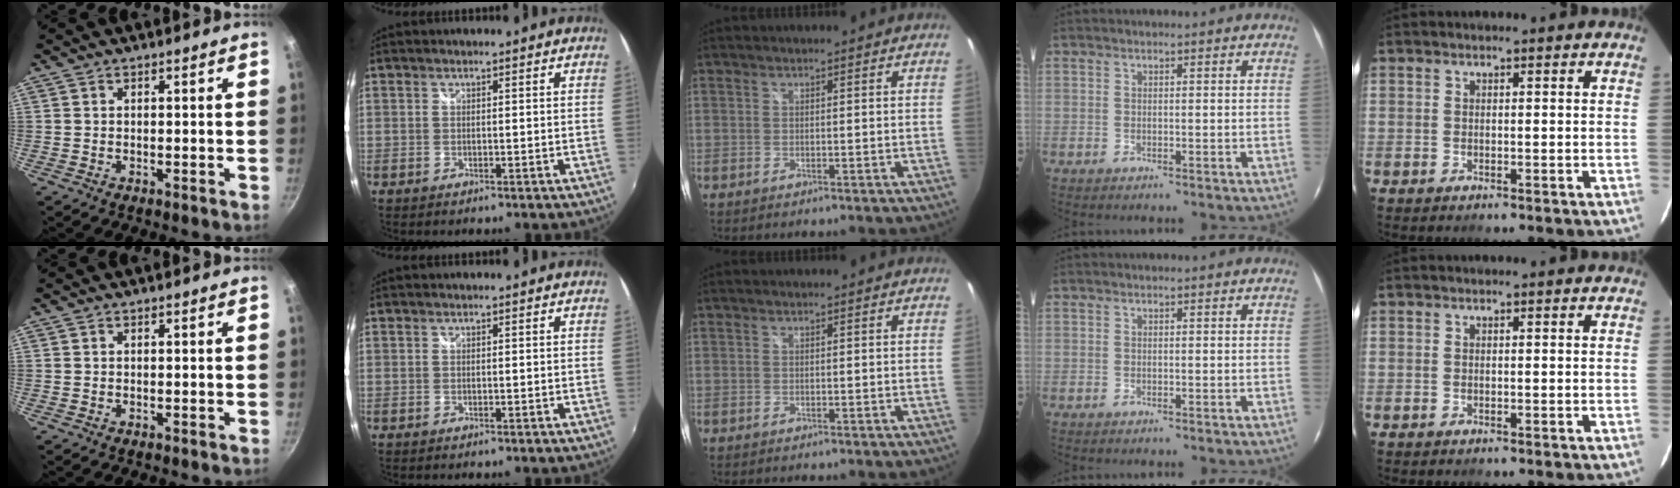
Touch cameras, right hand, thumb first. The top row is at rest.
{}